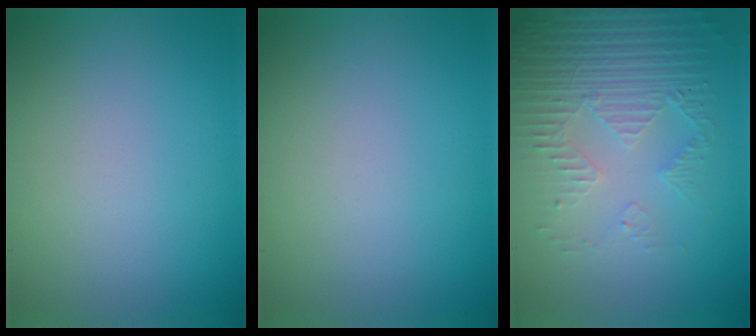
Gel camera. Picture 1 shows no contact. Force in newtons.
{"total": 0.0}
{"total": 5.3, "press": 3.5, "slide": 4.1}